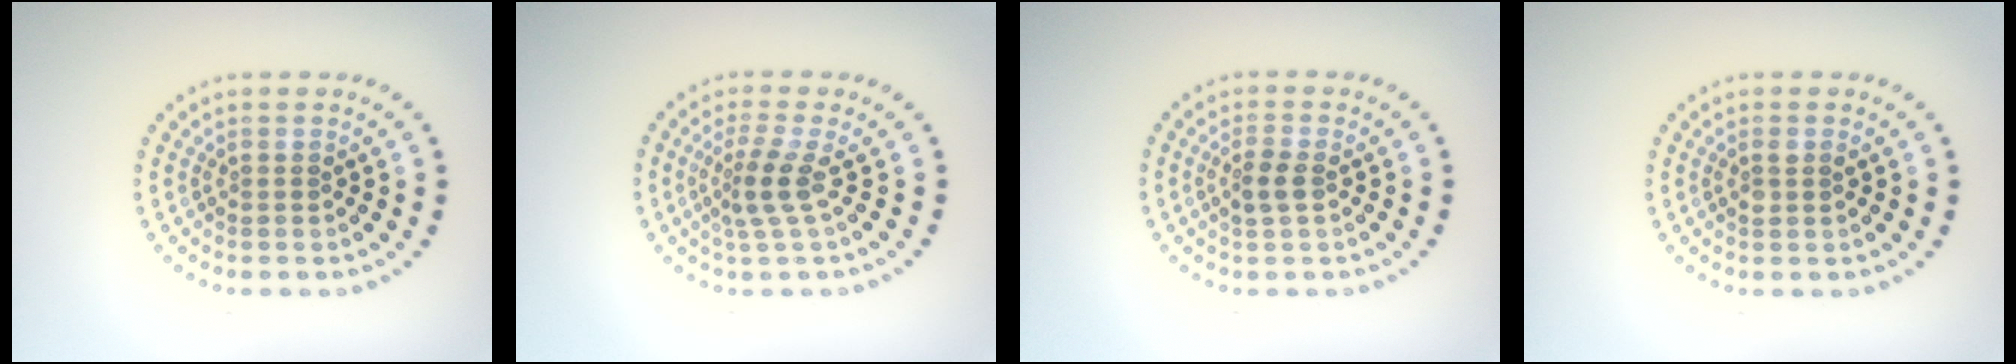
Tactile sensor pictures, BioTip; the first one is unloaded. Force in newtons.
{"total": 2.6, "press": 1.8, "slide": 1.8}
{"total": 1.8, "press": 1.8, "slide": 0.4}
{"total": 1.2, "press": 1.1, "slide": 0.5}